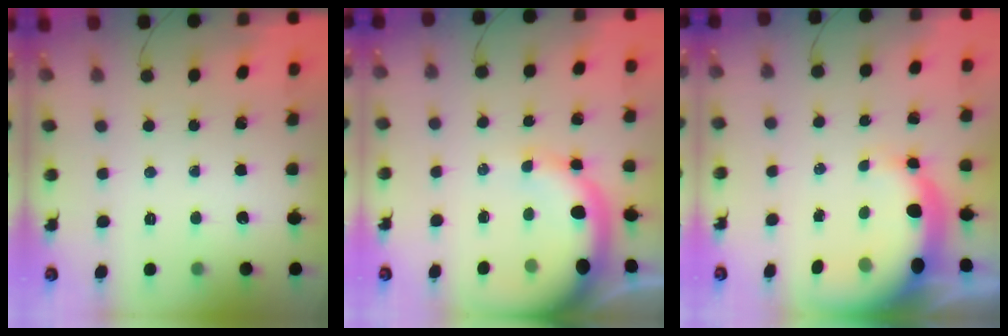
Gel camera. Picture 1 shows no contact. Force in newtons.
{"total": 10.8, "press": 10.5, "slide": 2.3}
{"total": 7.8, "press": 7.5, "slide": 1.9}